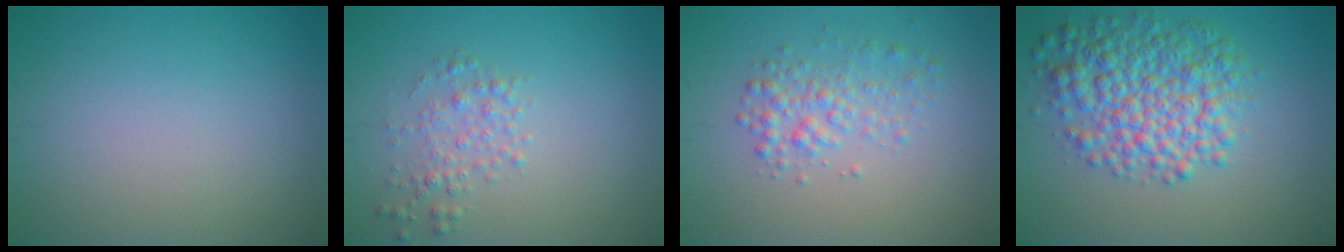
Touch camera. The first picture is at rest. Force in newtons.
{"total": 1.9, "press": 1.9, "slide": 0.0}
{"total": 2.5, "press": 2.5, "slide": 0.1}
{"total": 7.0, "press": 7.0, "slide": 0.1}